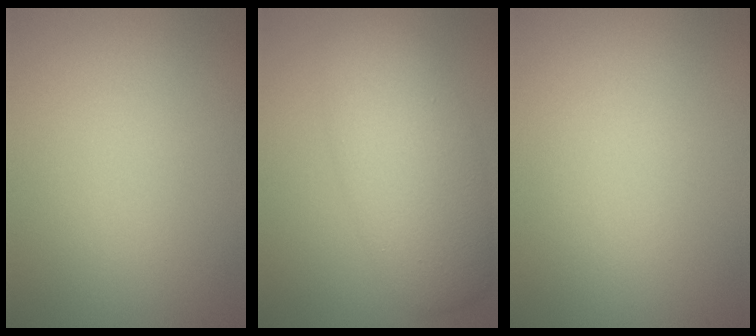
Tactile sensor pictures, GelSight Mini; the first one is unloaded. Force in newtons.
{"total": 6.6, "press": 6.6, "slide": 0.1}
{"total": 0.0}